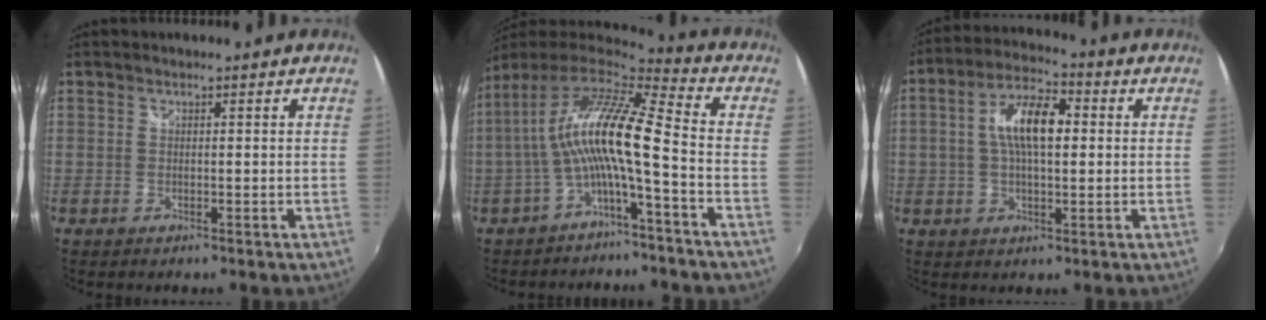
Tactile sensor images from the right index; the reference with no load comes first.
{"total": 13.0, "force": [-1.1, 1.2, 12.9], "torque": [-0.247, 0.017, -0.024]}
{"total": 10.2, "force": [1.2, 4.5, 9.1], "torque": [-0.171, 0.020, 0.016]}